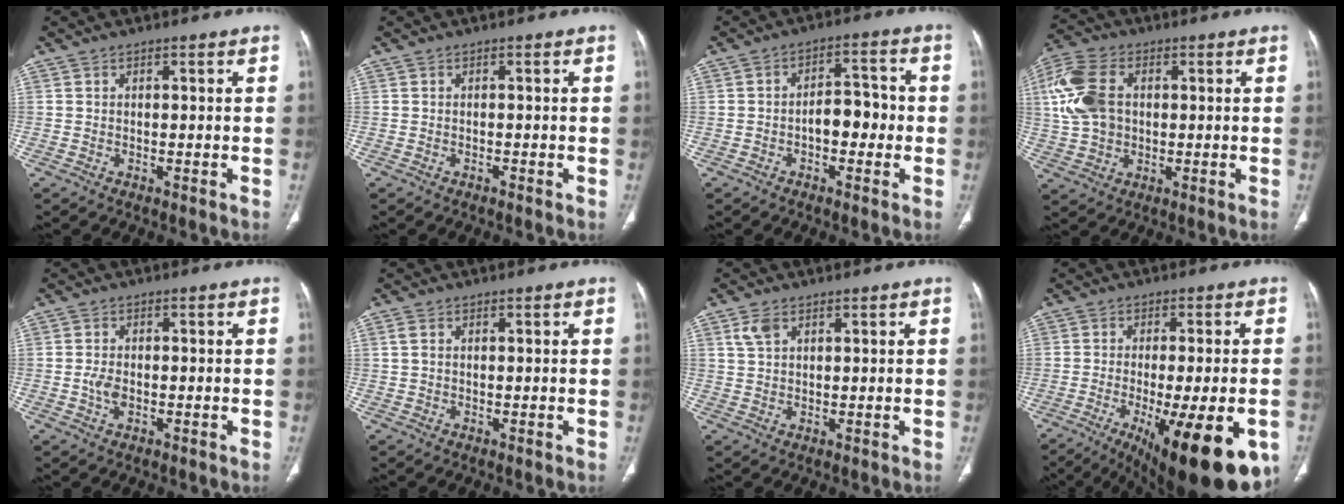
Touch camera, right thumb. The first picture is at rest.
{"total": 0.0}
{"total": 6.0, "force": [-1.3, 3.6, 4.7], "torque": [-0.046, 0.029, -0.025]}
{"total": 12.9, "force": [1.9, 9.0, 9.0], "torque": [-0.193, 0.014, 0.035]}
{"total": 2.4, "force": [-0.5, 1.4, 1.9], "torque": [-0.039, 0.000, -0.010]}
{"total": 1.3, "force": [0.3, 0.9, 0.9], "torque": [-0.027, 0.005, 0.010]}
{"total": 3.0, "force": [1.6, 1.7, 1.9], "torque": [-0.040, 0.003, 0.041]}
{"total": 21.6, "force": [-8.9, 6.3, 18.6], "torque": [-0.214, -0.019, -0.115]}